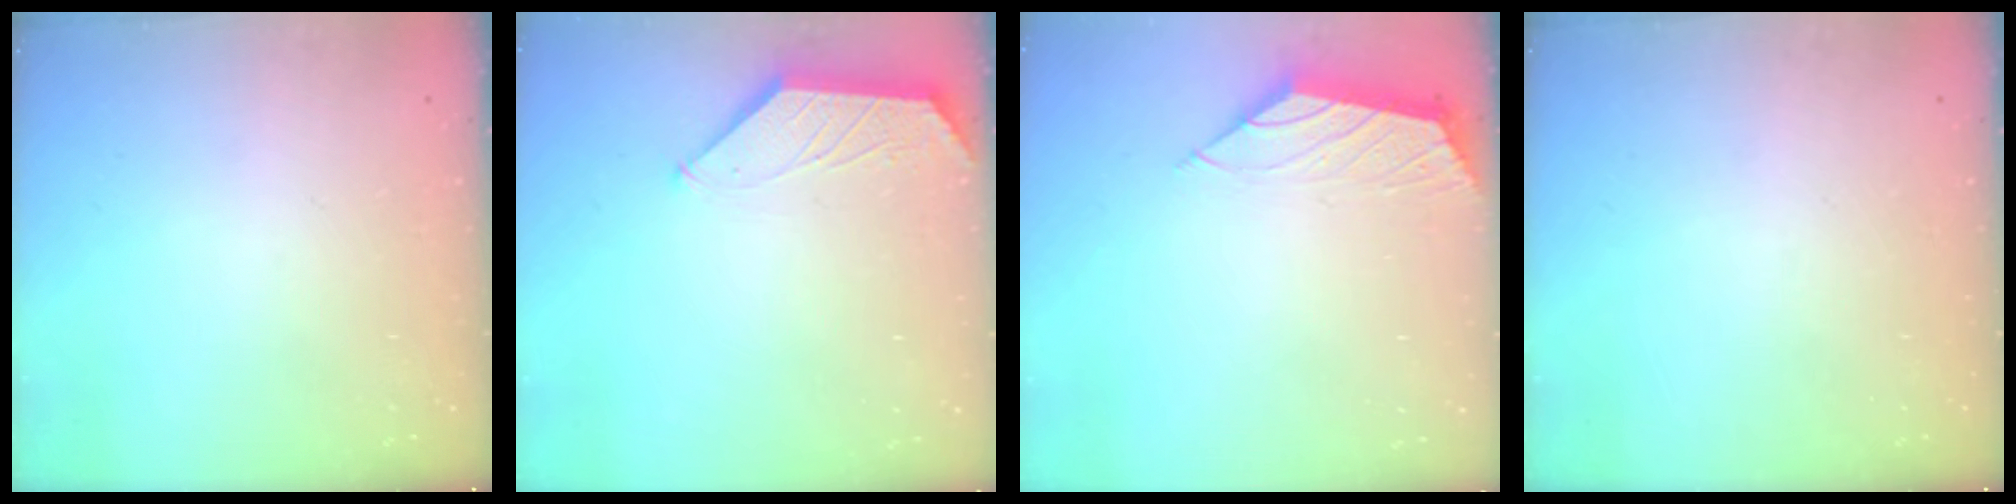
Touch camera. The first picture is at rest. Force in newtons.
{"total": 0.8, "press": 0.8, "slide": 0.2}
{"total": 1.8, "press": 1.7, "slide": 0.5}
{"total": 0.0}